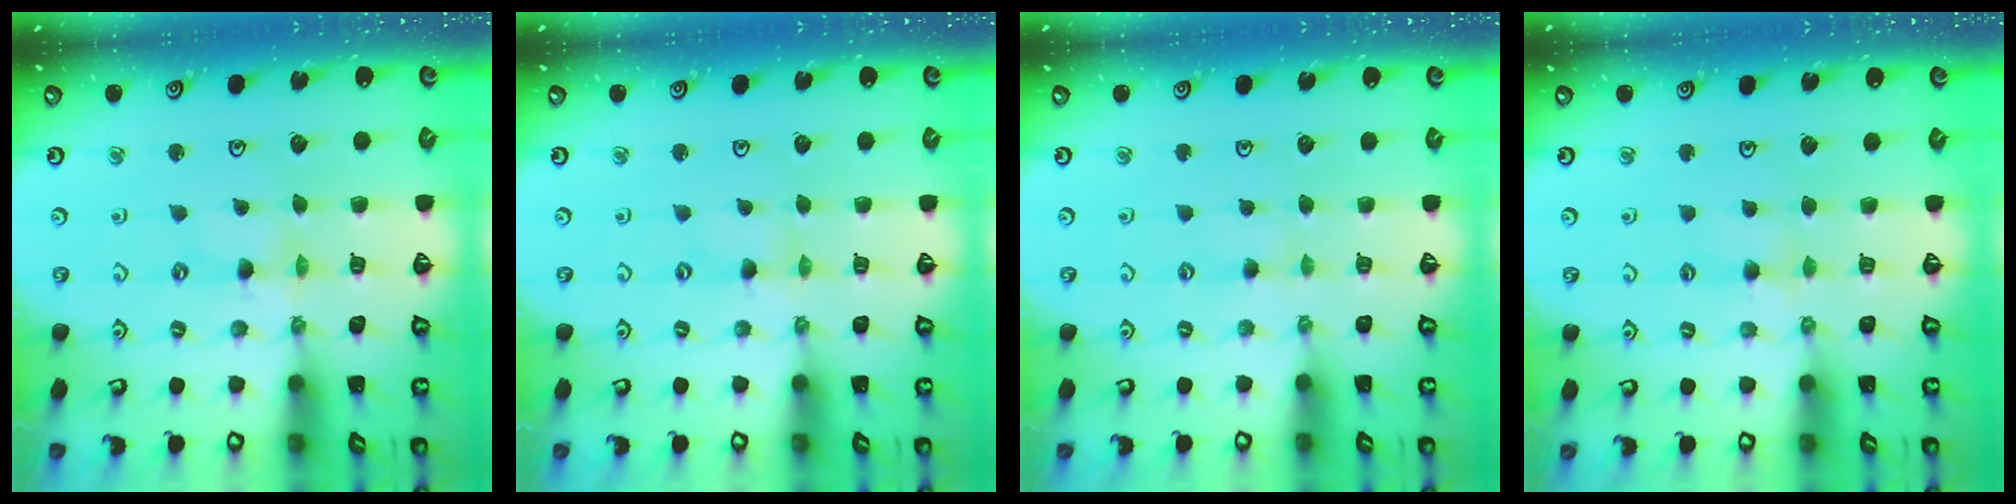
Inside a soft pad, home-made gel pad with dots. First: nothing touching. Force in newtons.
{"total": 0.0}
{"total": 1.7, "press": 1.7, "slide": 0.3}
{"total": 3.2, "press": 3.2, "slide": 0.4}